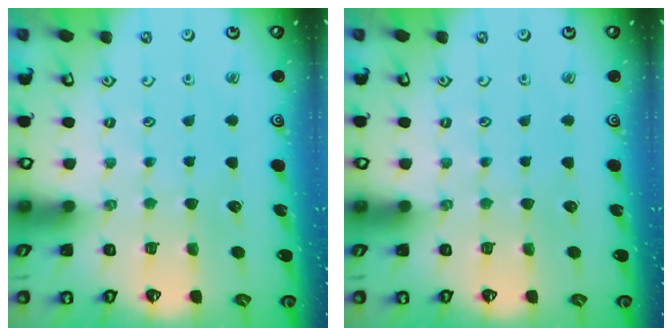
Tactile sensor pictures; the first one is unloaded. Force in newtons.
{"total": 0.0}